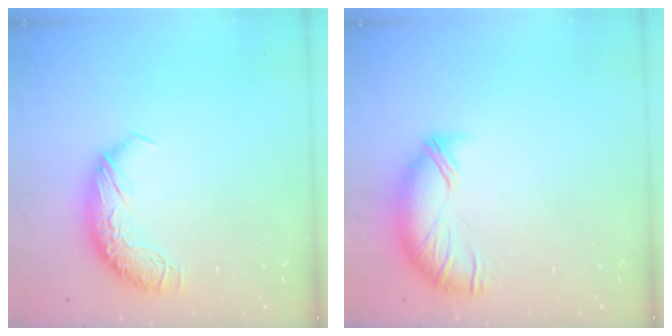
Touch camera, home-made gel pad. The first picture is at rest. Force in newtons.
{"total": 4.5, "press": 4.0, "slide": 2.1}